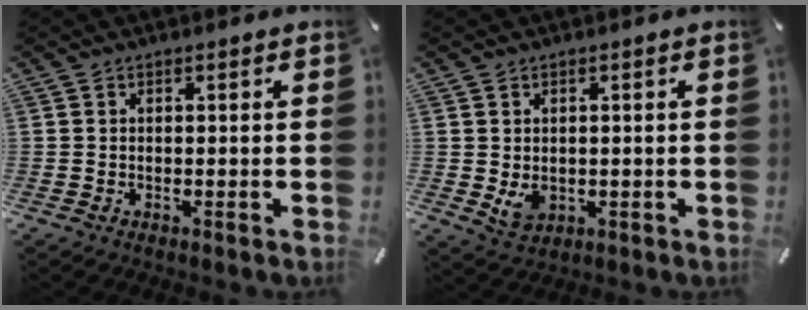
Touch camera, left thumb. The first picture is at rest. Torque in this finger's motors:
{"motor_torque": [0.52, 0.73, 0.23, -0.18, 0.07]}